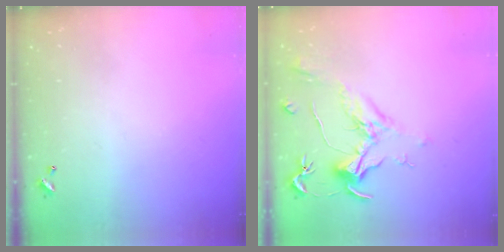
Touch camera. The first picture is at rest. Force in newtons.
{"total": 1.9, "press": 1.7, "slide": 0.9}